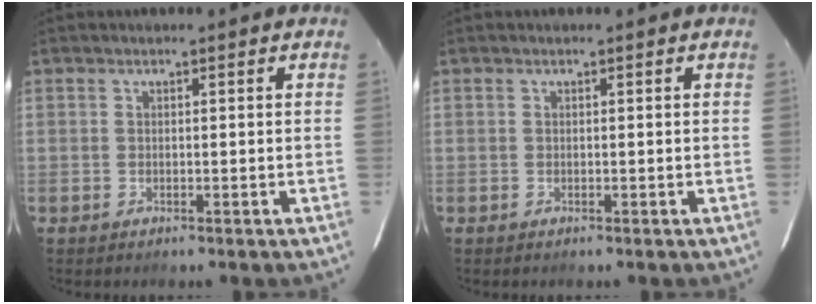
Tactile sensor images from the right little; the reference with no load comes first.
{"total": 0.0}